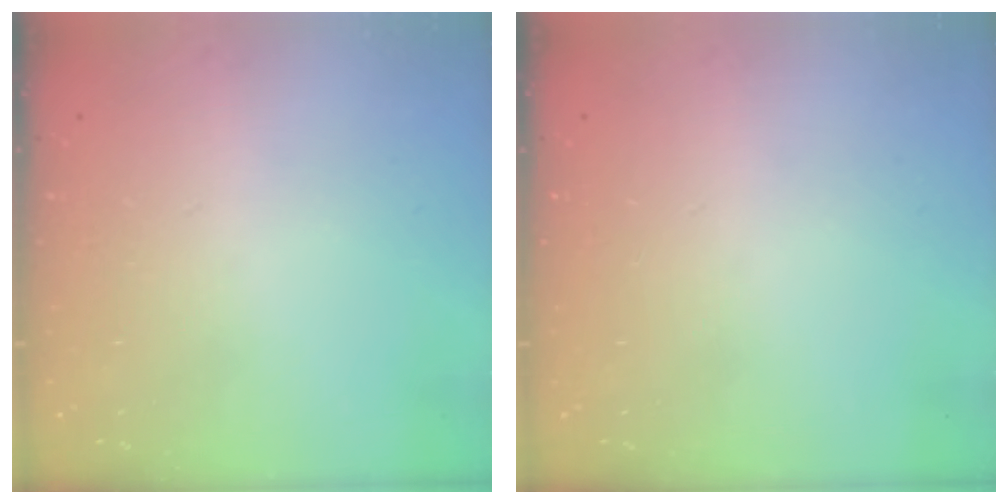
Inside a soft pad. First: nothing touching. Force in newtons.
{"total": 0.0}